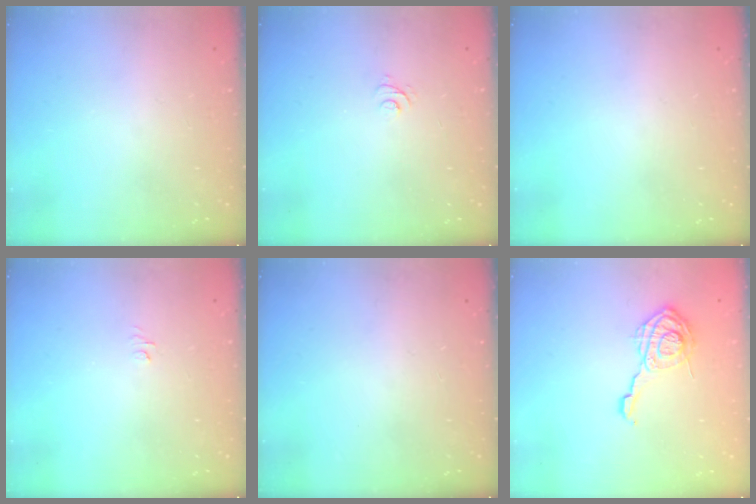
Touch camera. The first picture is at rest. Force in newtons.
{"total": 4.0, "press": 4.0, "slide": 0.3}
{"total": 0.0}
{"total": 3.7, "press": 3.6, "slide": 0.3}
{"total": 0.0}
{"total": 11.7, "press": 11.6, "slide": 0.7}